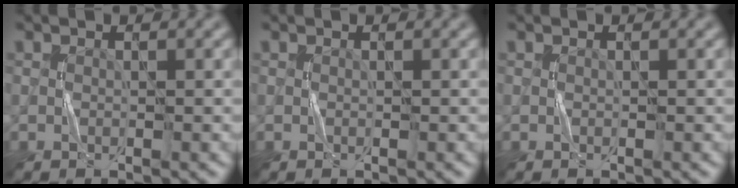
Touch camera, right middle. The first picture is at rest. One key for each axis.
{"total": 0.0}
{"total": 0.0}